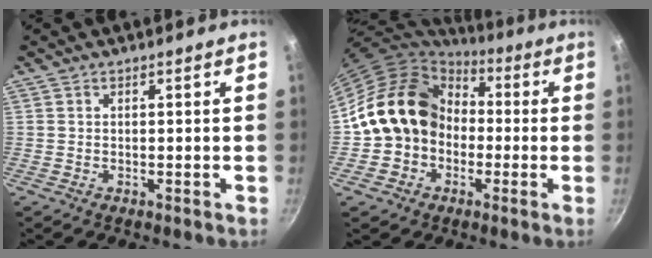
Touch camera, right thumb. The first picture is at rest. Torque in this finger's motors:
{"motor_torque": [-0.30, 1.66, 0.46, -0.44, 0.20]}